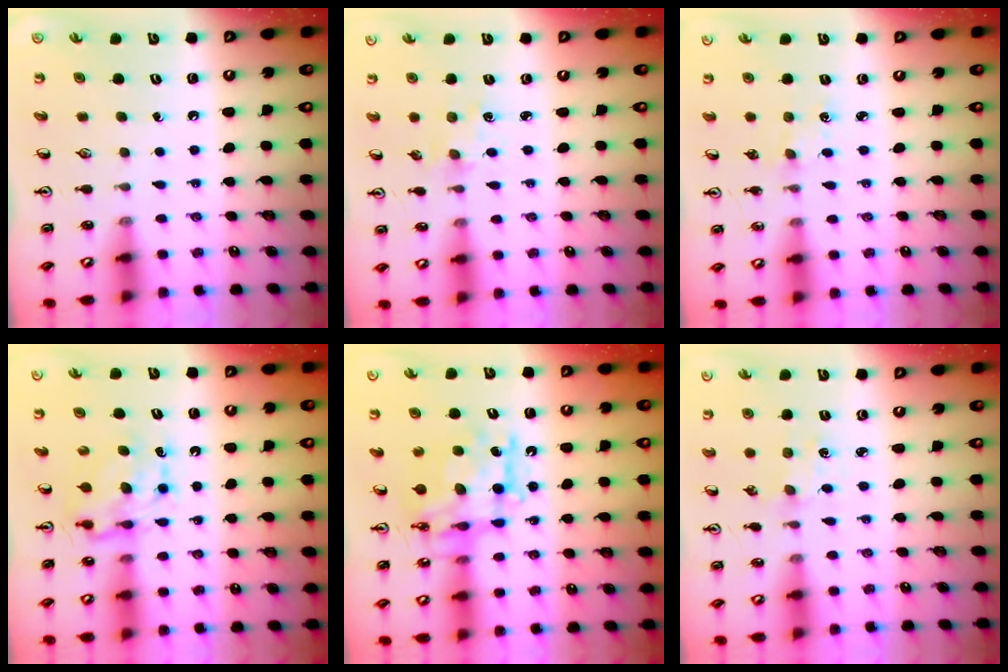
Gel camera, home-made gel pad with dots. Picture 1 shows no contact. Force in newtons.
{"total": 2.9, "press": 2.8, "slide": 0.4}
{"total": 2.9, "press": 2.8, "slide": 0.4}
{"total": 7.6, "press": 7.6, "slide": 0.2}
{"total": 11.7, "press": 11.6, "slide": 0.5}
{"total": 1.0, "press": 0.9, "slide": 0.2}